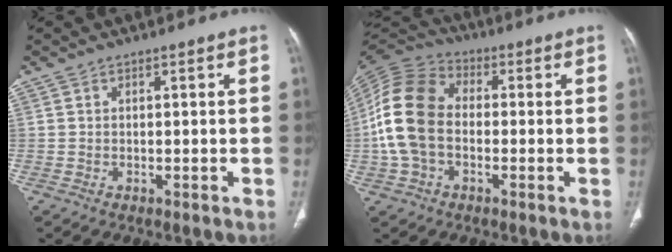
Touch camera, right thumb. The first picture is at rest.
{"total": 14.3, "force": [-1.2, 10.0, 10.1], "torque": [-0.207, 0.035, -0.030]}